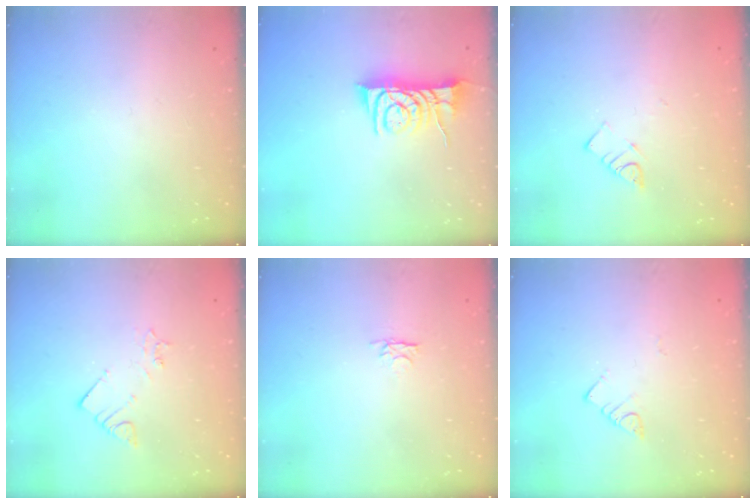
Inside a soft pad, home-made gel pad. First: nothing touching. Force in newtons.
{"total": 9.1, "press": 9.1, "slide": 0.5}
{"total": 3.9, "press": 3.9, "slide": 0.5}
{"total": 2.8, "press": 2.7, "slide": 0.5}
{"total": 2.8, "press": 2.7, "slide": 0.4}
{"total": 3.0, "press": 3.0, "slide": 0.2}